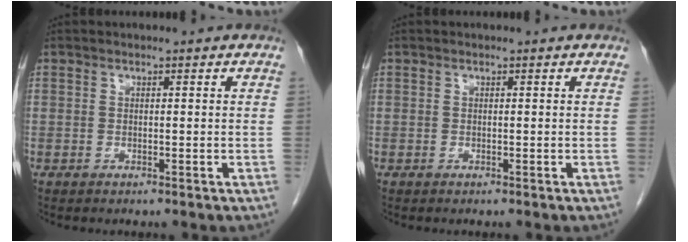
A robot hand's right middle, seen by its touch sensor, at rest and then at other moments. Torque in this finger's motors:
{"motor_torque": [0.00, 0.00, 0.00, -0.01]}